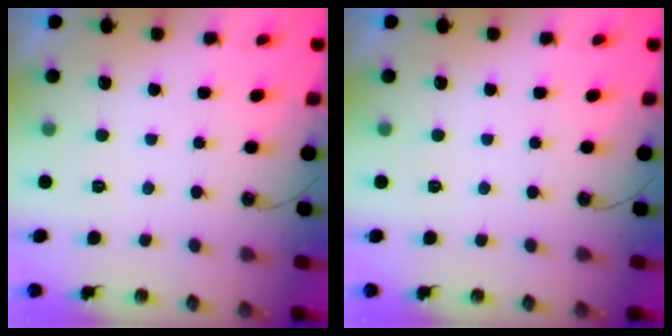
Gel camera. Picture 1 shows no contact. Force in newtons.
{"total": 0.0}